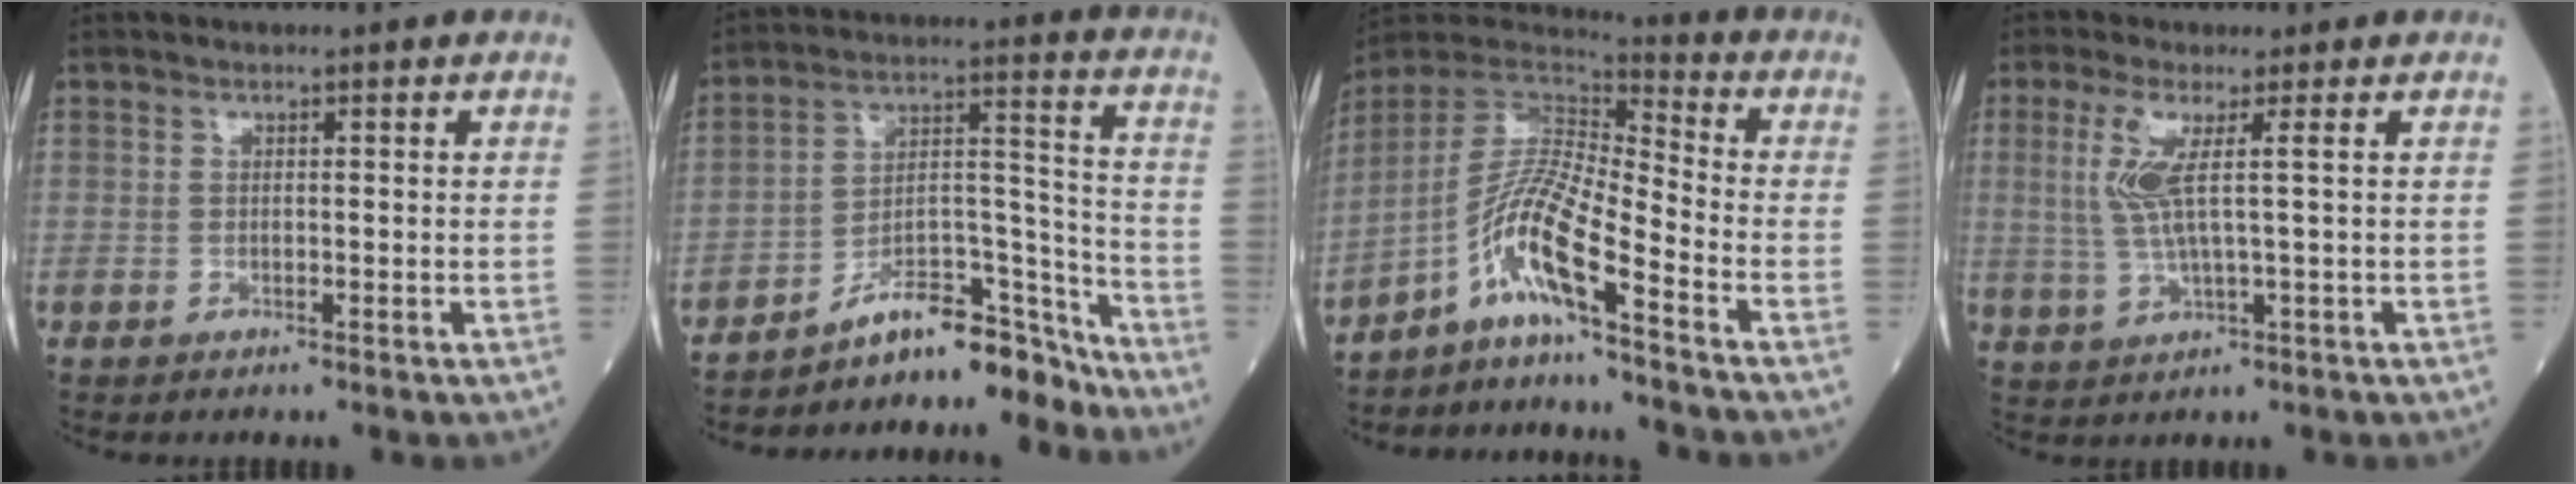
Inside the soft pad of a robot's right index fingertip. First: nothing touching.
{"total": 12.3, "force": [-11.5, 2.5, 3.7], "torque": [-0.038, 0.060, -0.193]}
{"total": 10.4, "force": [-6.5, 0.2, 8.2], "torque": [-0.166, 0.005, -0.128]}
{"total": 5.5, "force": [1.4, -0.1, 5.3], "torque": [-0.126, -0.001, 0.032]}